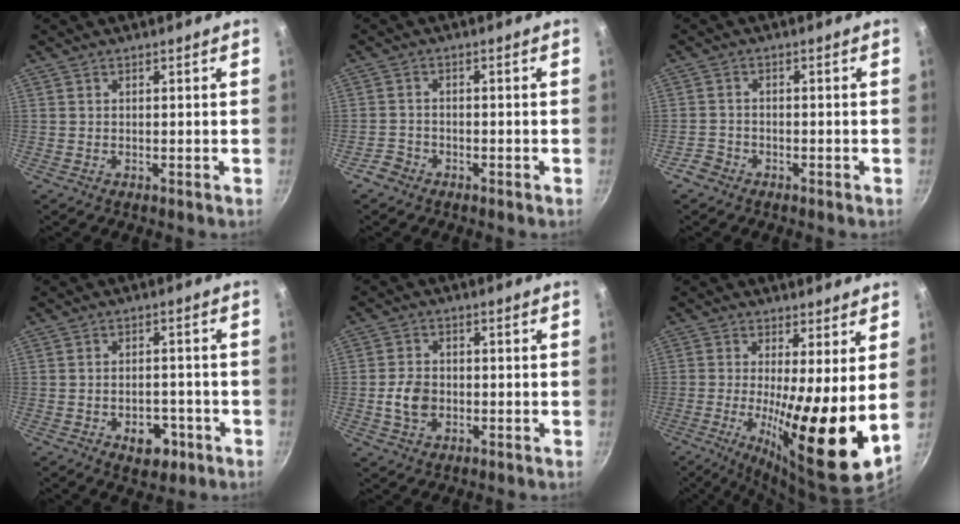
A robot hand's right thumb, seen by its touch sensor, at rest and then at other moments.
{"total": 2.7, "force": [-2.0, 1.7, 0.5], "torque": [-0.009, 0.025, -0.036]}
{"total": 2.7, "force": [-2.0, 1.7, 0.5], "torque": [-0.011, 0.023, -0.036]}
{"total": 6.7, "force": [-2.9, 4.2, 4.3], "torque": [-0.036, 0.017, -0.036]}
{"total": 5.8, "force": [-1.0, 4.4, 3.7], "torque": [-0.058, 0.011, -0.021]}
{"total": 15.5, "force": [-0.2, 3.0, 15.2], "torque": [-0.242, -0.030, -0.005]}